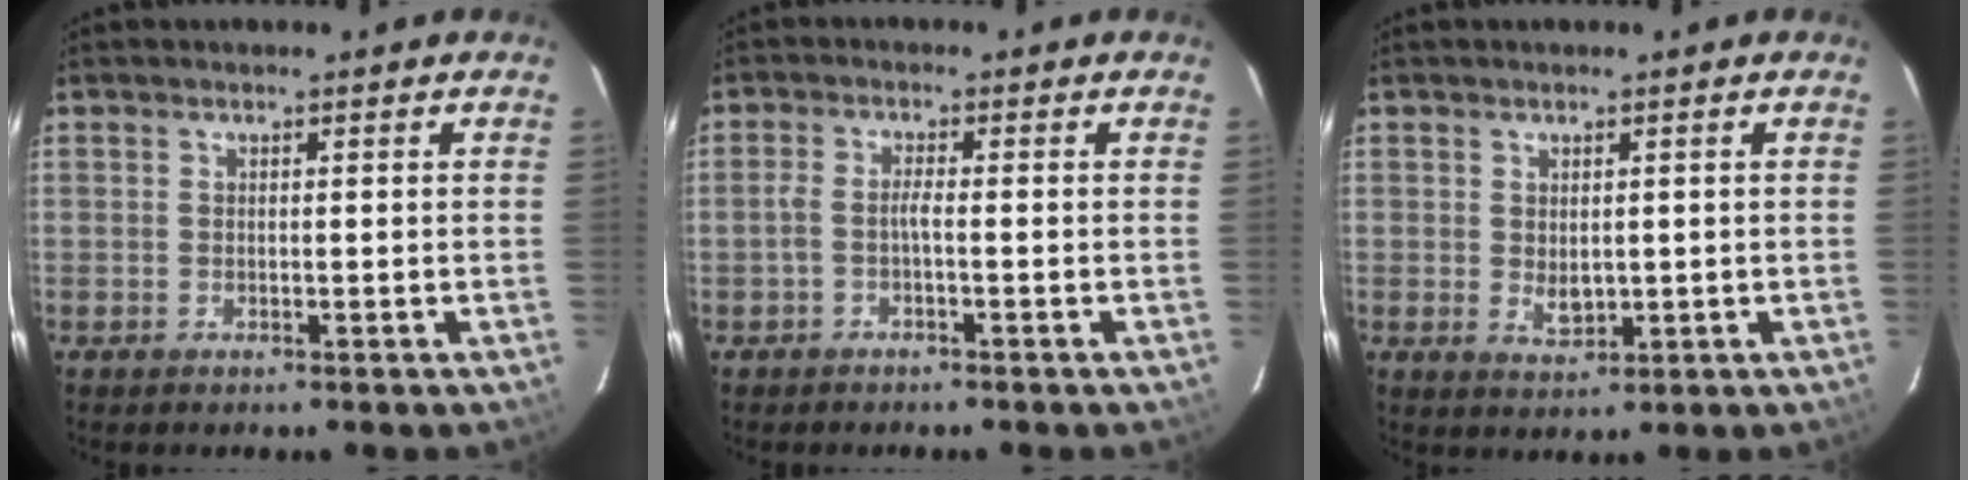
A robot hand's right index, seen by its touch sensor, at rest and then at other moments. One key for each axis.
{"total": 2.0, "fx": -1.1, "fy": 0.0, "fz": 1.7, "tx": -0.039, "ty": 0.004, "tz": -0.023}
{"total": 3.2, "fx": 0.1, "fy": 2.1, "fz": 2.3, "tx": -0.038, "ty": -0.005, "tz": 0.008}